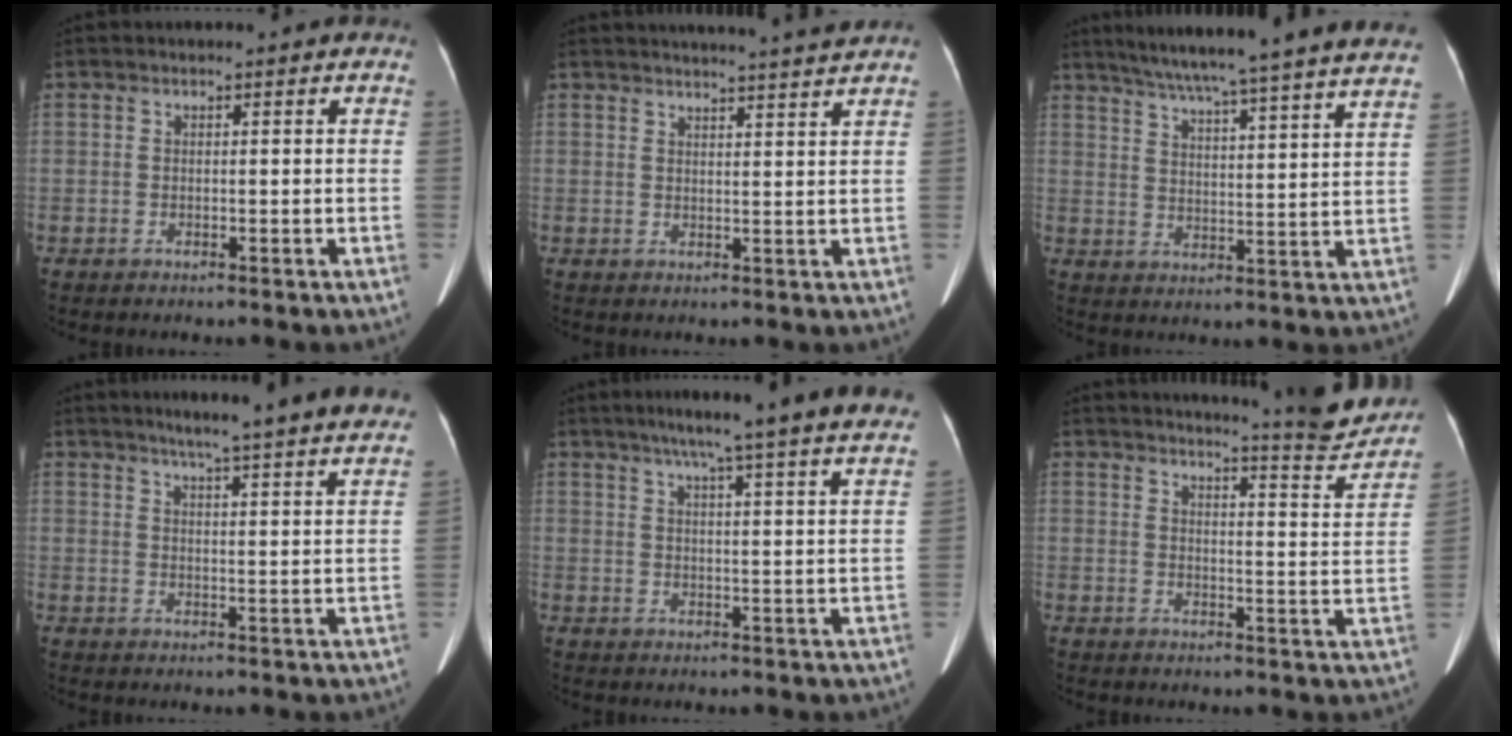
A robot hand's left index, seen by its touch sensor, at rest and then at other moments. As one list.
[{"total": 10.4, "force": [9.8, -1.4, 3.2], "torque": [-0.044, -0.009, 0.116]}, {"total": 26.5, "force": [23.6, -0.9, 12.0], "torque": [-0.192, -0.030, 0.303]}, {"total": 17.3, "force": [15.1, -0.2, 8.4], "torque": [-0.119, -0.012, 0.182]}, {"total": 17.8, "force": [14.8, -1.1, 9.7], "torque": [-0.147, -0.002, 0.181]}, {"total": 13.1, "force": [12.7, -0.5, 3.3], "torque": [-0.043, -0.059, 0.145]}]